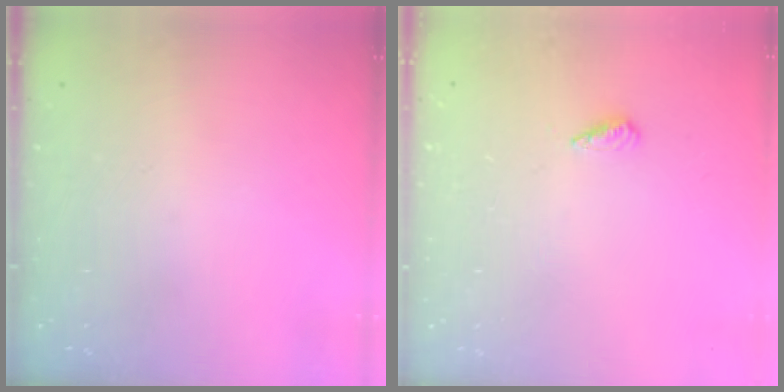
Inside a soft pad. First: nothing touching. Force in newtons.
{"total": 3.6, "press": 3.4, "slide": 1.2}